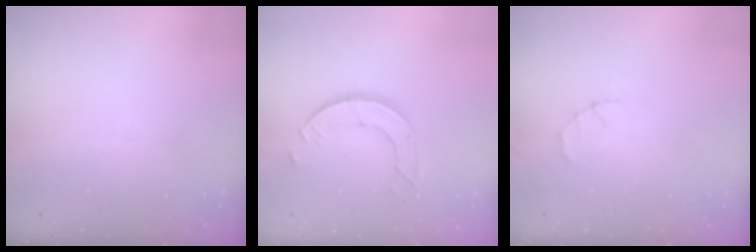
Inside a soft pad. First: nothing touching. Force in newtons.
{"total": 6.9, "press": 6.9, "slide": 0.6}
{"total": 1.4, "press": 1.3, "slide": 0.3}